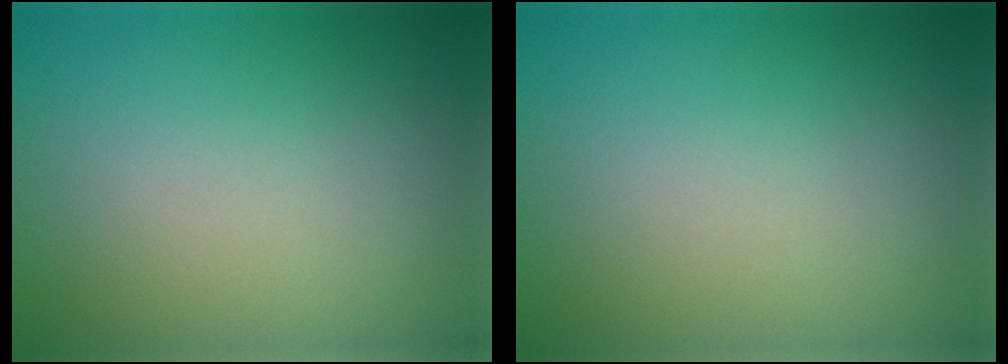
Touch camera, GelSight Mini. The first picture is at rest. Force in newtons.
{"total": 0.0}